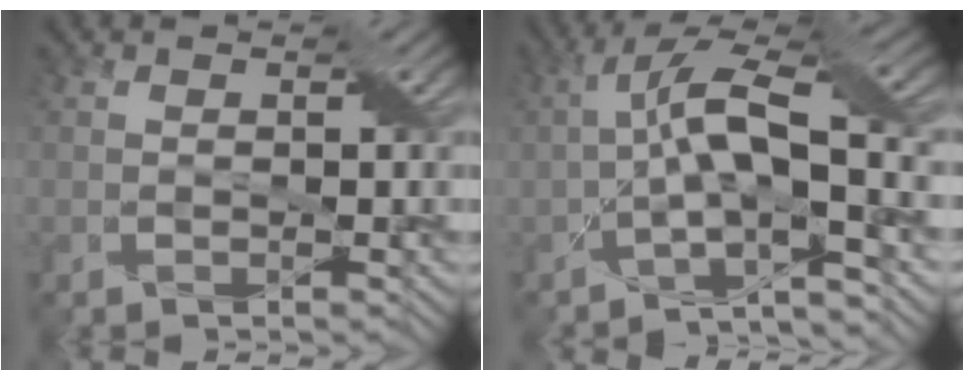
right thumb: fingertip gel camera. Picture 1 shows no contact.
{"total": 10.4, "force": [-2.1, 3.1, 9.7], "torque": [-0.177, 0.009, -0.048]}